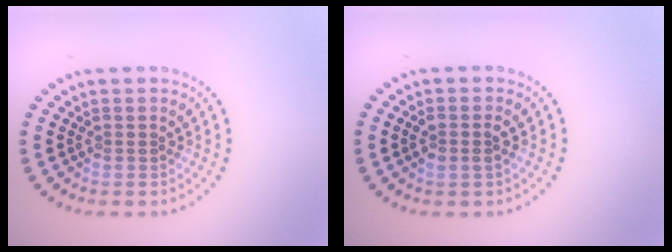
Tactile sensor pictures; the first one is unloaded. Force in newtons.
{"total": 1.6, "press": 1.4, "slide": 0.6}